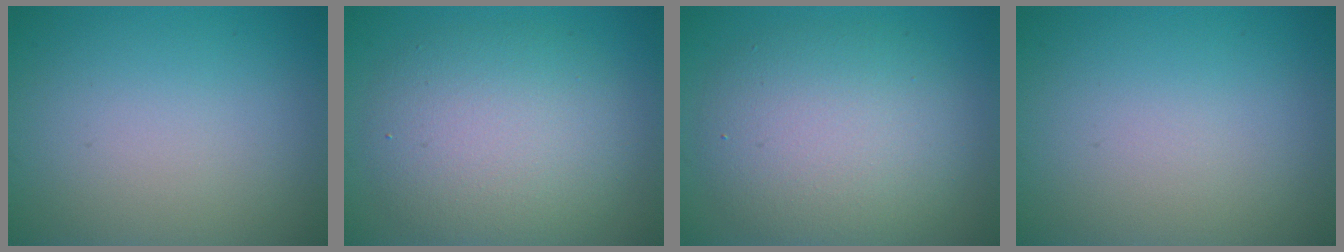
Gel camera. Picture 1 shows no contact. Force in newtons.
{"total": 6.4, "press": 6.4, "slide": 0.6}
{"total": 6.7, "press": 6.7, "slide": 0.2}
{"total": 0.0}